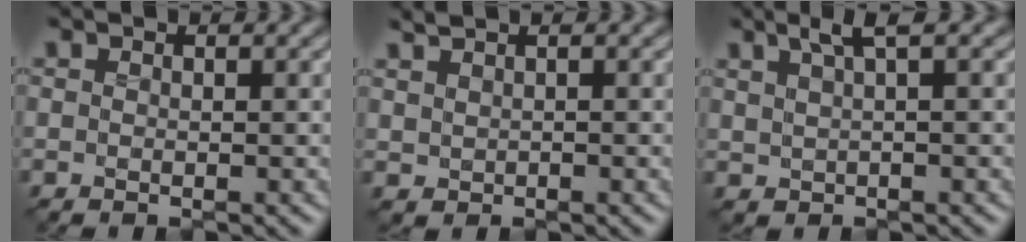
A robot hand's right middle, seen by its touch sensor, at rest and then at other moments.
{"total": 1.0, "force": [1.0, 0.1, -0.1], "torque": [-0.003, 0.006, 0.023]}
{"total": 2.0, "force": [1.5, -0.1, 1.3], "torque": [-0.033, 0.007, 0.032]}